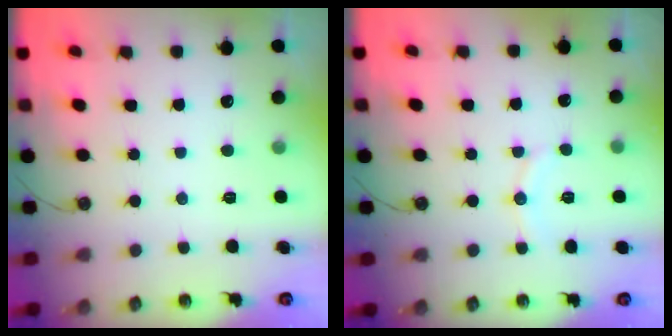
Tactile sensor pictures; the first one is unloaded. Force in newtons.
{"total": 6.3, "press": 6.2, "slide": 0.6}